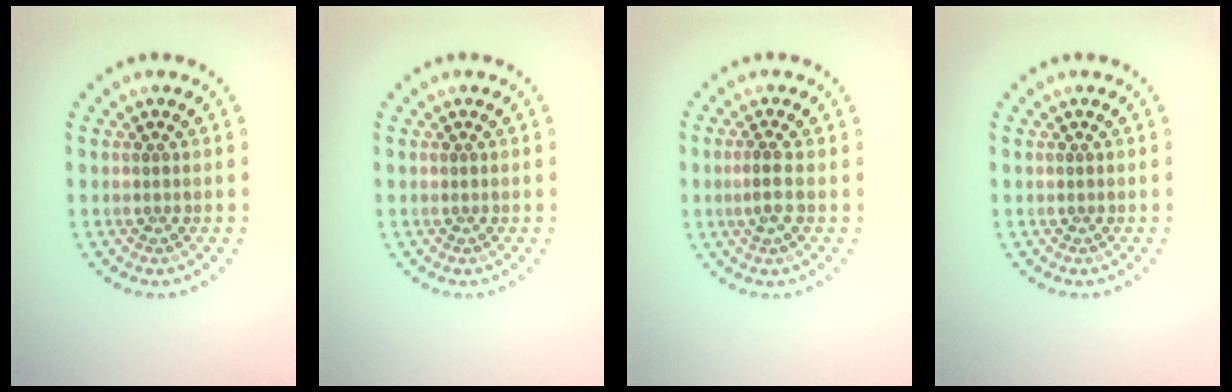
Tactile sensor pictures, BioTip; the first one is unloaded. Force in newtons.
{"total": 0.0}
{"total": 1.7, "press": 1.4, "slide": 0.9}
{"total": 0.0}